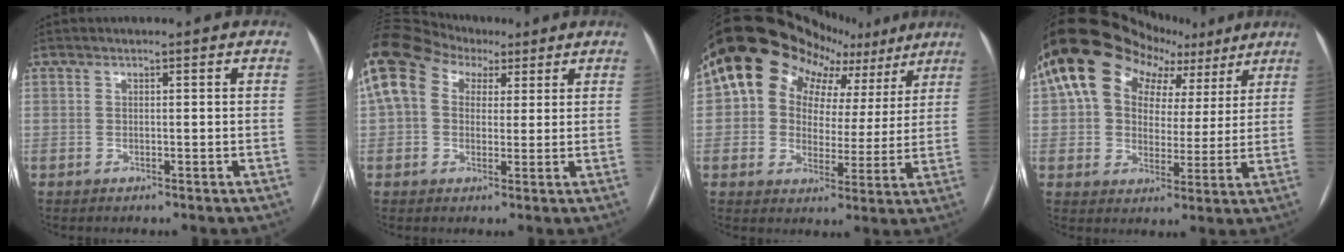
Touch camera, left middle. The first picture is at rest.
{"total": 12.6, "force": [5.4, 9.0, 7.0], "torque": [-0.178, 0.066, 0.098]}
{"total": 16.7, "force": [10.4, 11.5, 6.1], "torque": [-0.089, 0.058, 0.130]}
{"total": 16.3, "force": [8.3, 11.4, 8.2], "torque": [-0.129, 0.067, 0.135]}